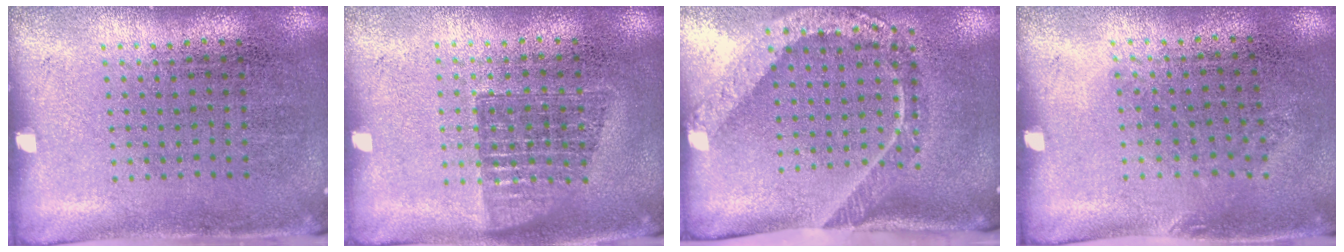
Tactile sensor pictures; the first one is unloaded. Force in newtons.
{"total": 1.2, "press": 1.0, "slide": 0.6}
{"total": 2.1, "press": 1.5, "slide": 1.5}
{"total": 0.8, "press": 0.6, "slide": 0.5}